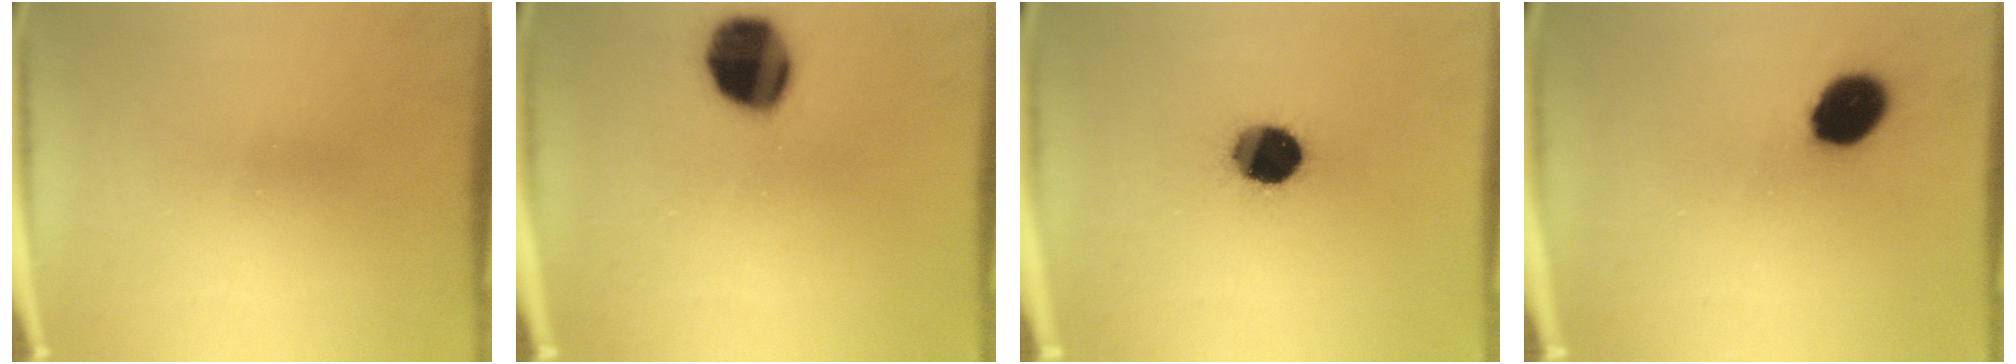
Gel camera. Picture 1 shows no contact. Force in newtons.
{"total": 15.3}
{"total": 14.6}
{"total": 11.6}